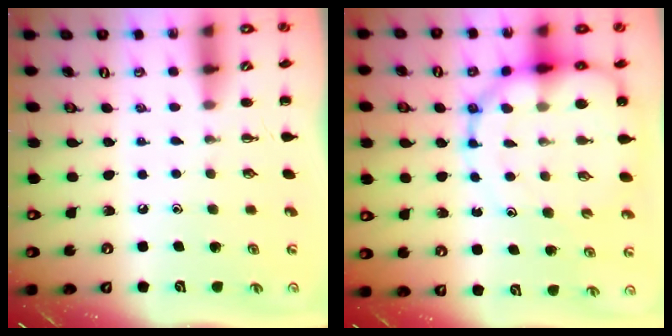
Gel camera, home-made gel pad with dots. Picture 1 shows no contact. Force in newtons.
{"total": 15.1, "press": 14.6, "slide": 3.9}